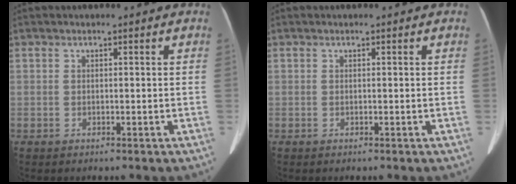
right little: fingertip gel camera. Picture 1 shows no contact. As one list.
[{"total": 0.0}]